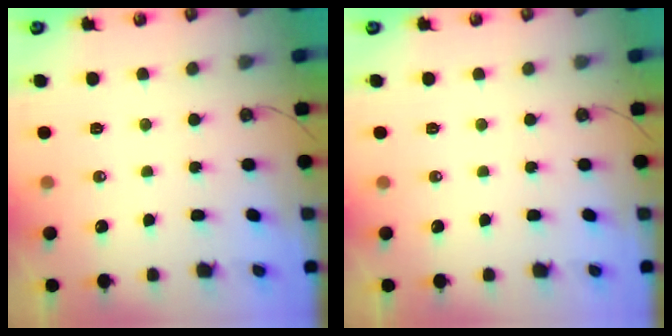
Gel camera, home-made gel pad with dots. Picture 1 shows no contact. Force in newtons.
{"total": 0.0}